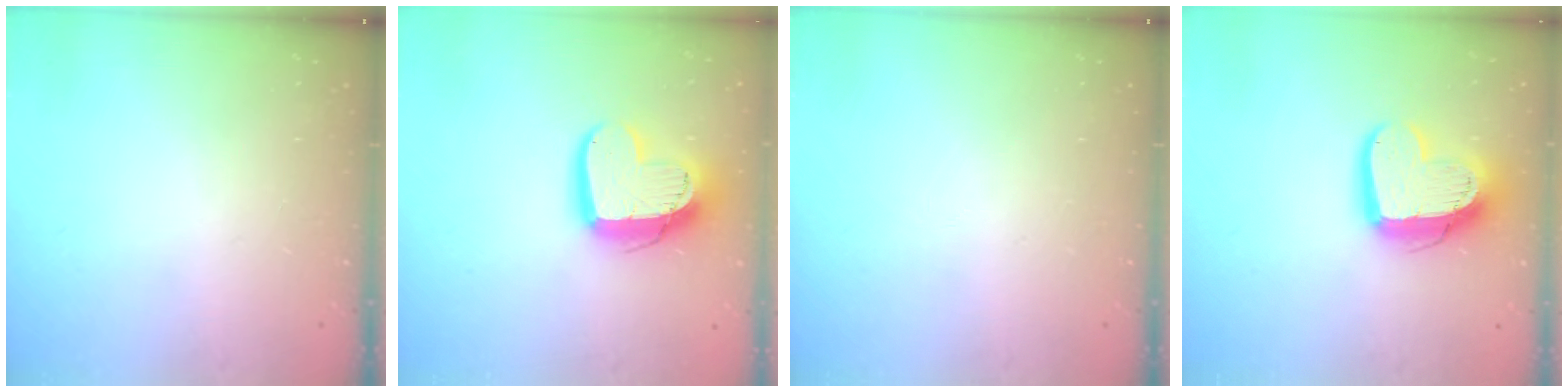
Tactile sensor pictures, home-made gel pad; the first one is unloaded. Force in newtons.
{"total": 15.8, "press": 15.8, "slide": 1.3}
{"total": 0.0}
{"total": 15.6, "press": 15.5, "slide": 1.6}